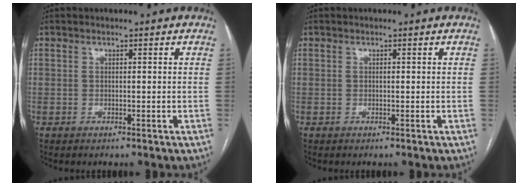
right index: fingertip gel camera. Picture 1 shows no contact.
{"total": 0.0}